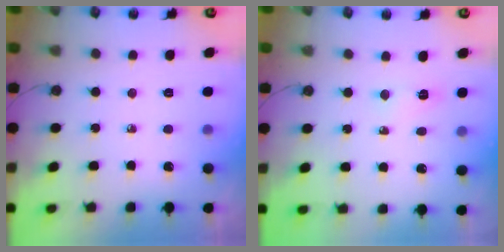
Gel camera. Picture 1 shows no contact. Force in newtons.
{"total": 2.9, "press": 2.8, "slide": 0.5}